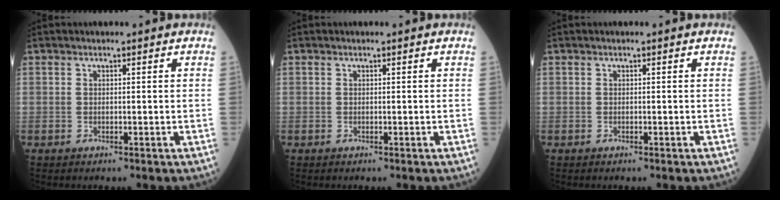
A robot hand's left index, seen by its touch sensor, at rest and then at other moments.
{"total": 0.0}
{"total": 0.0}